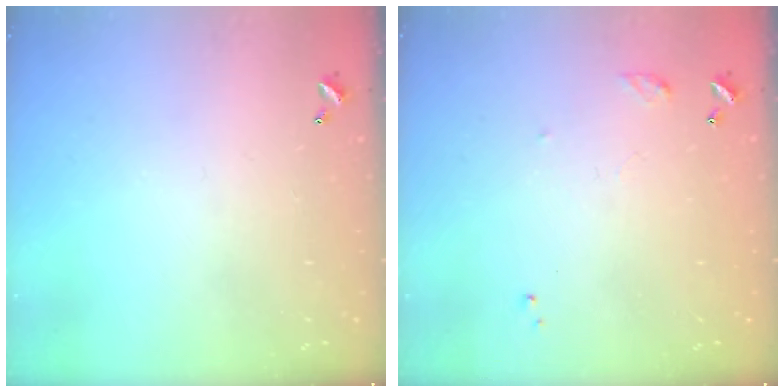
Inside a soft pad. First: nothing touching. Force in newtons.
{"total": 6.2, "press": 6.2, "slide": 0.6}